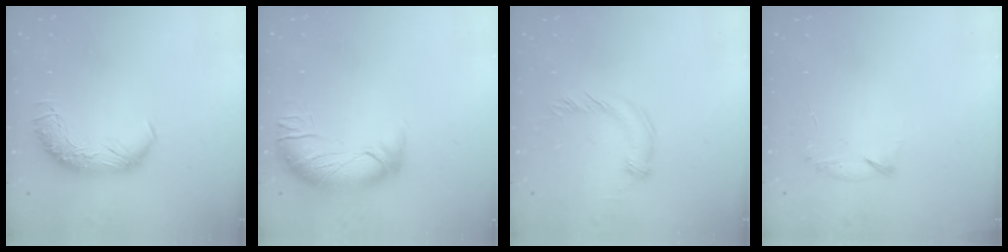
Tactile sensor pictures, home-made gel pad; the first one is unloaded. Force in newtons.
{"total": 2.9, "press": 1.4, "slide": 2.5}
{"total": 3.0, "press": 2.9, "slide": 0.8}
{"total": 5.9, "press": 5.8, "slide": 1.4}